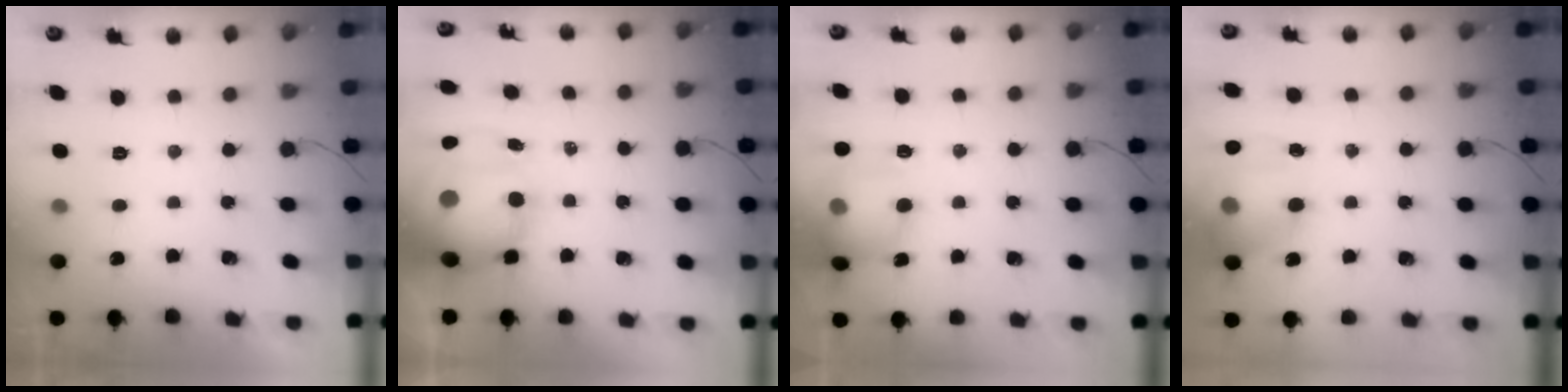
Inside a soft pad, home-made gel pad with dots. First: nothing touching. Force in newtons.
{"total": 15.3, "press": 14.9, "slide": 3.8}
{"total": 13.8, "press": 13.6, "slide": 2.8}
{"total": 17.2, "press": 17.1, "slide": 1.2}